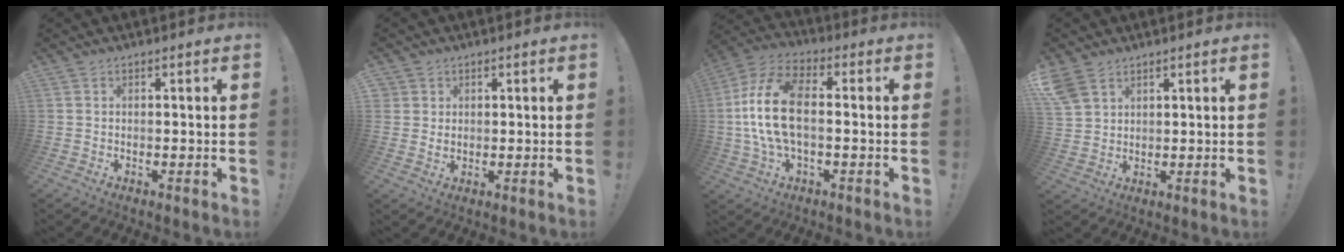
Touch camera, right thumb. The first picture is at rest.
{"total": 2.6, "force": [1.5, 2.0, 0.5], "torque": [-0.014, -0.005, 0.029]}
{"total": 15.6, "force": [-0.2, 8.2, 13.3], "torque": [-0.272, 0.008, -0.003]}
{"total": 5.8, "force": [3.8, 3.6, 2.6], "torque": [-0.064, -0.011, 0.077]}